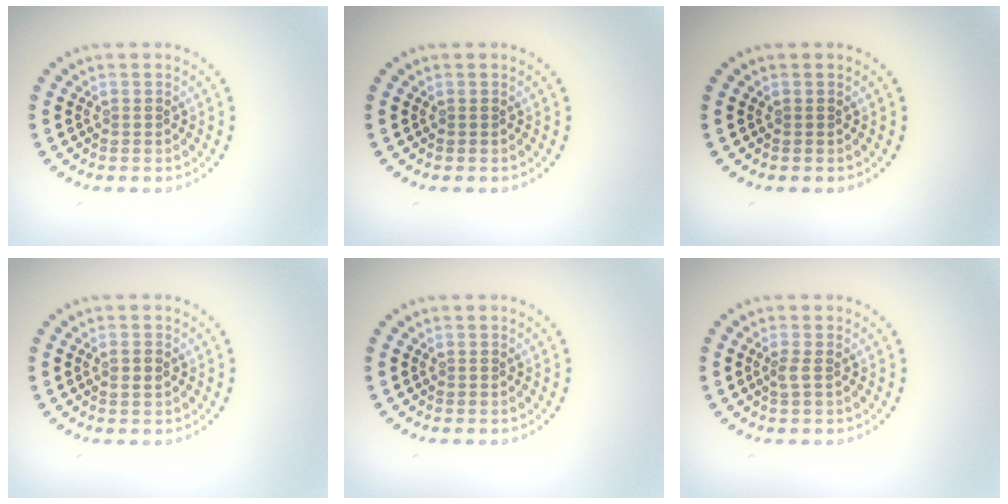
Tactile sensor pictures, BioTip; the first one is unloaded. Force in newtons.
{"total": 0.0}
{"total": 0.0}
{"total": 1.1, "press": 1.0, "slide": 0.5}
{"total": 0.0}
{"total": 1.0, "press": 0.8, "slide": 0.6}